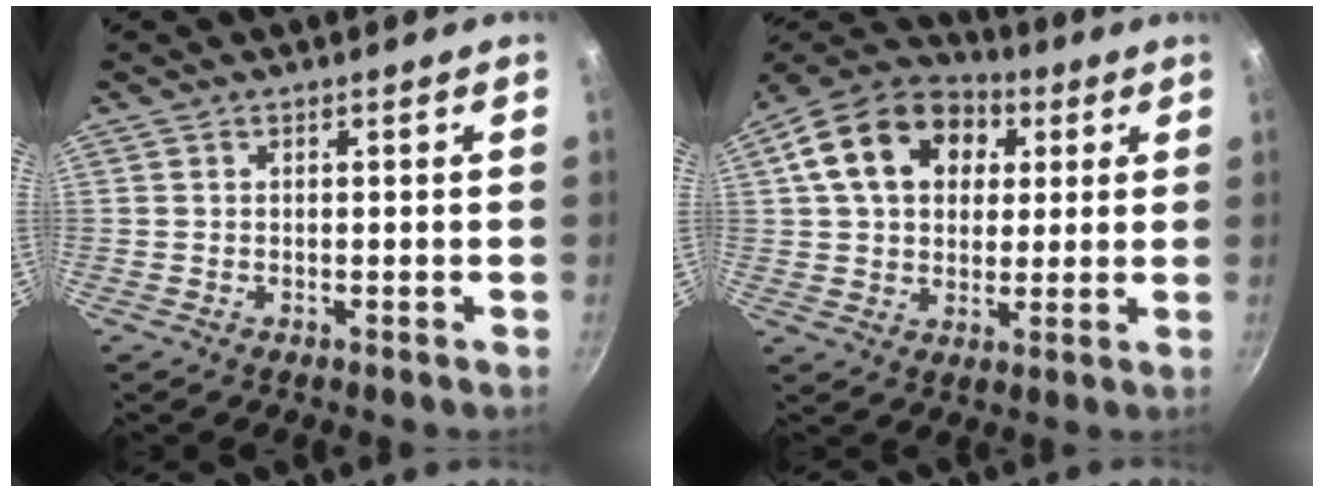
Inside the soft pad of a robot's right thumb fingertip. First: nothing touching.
{"total": 18.5, "force": [5.4, 13.6, 11.3], "torque": [-0.183, 0.021, 0.080]}